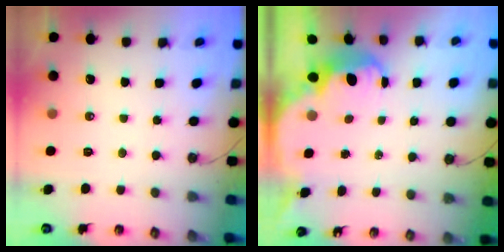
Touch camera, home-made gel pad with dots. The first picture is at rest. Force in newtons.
{"total": 2.8, "press": 2.8, "slide": 0.6}